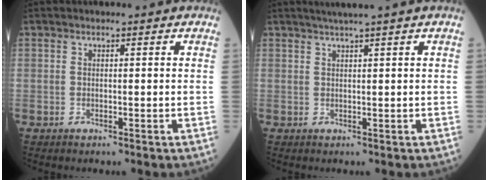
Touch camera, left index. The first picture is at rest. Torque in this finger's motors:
{"motor_torque": [0.10, -0.79, 0.16, 0.05]}